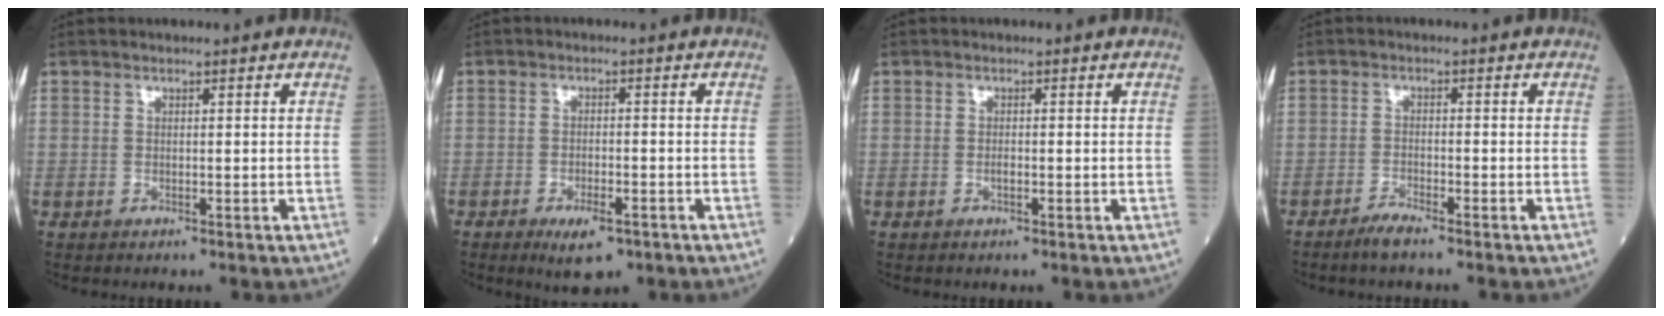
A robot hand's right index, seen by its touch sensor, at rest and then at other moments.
{"total": 4.8, "force": [-2.9, 1.6, 3.5], "torque": [-0.060, -0.004, -0.039]}
{"total": 0.6, "force": [-0.2, 0.2, 0.6], "torque": [-0.014, 0.001, -0.003]}
{"total": 2.4, "force": [-2.1, -0.2, 1.1], "torque": [-0.030, -0.005, -0.044]}